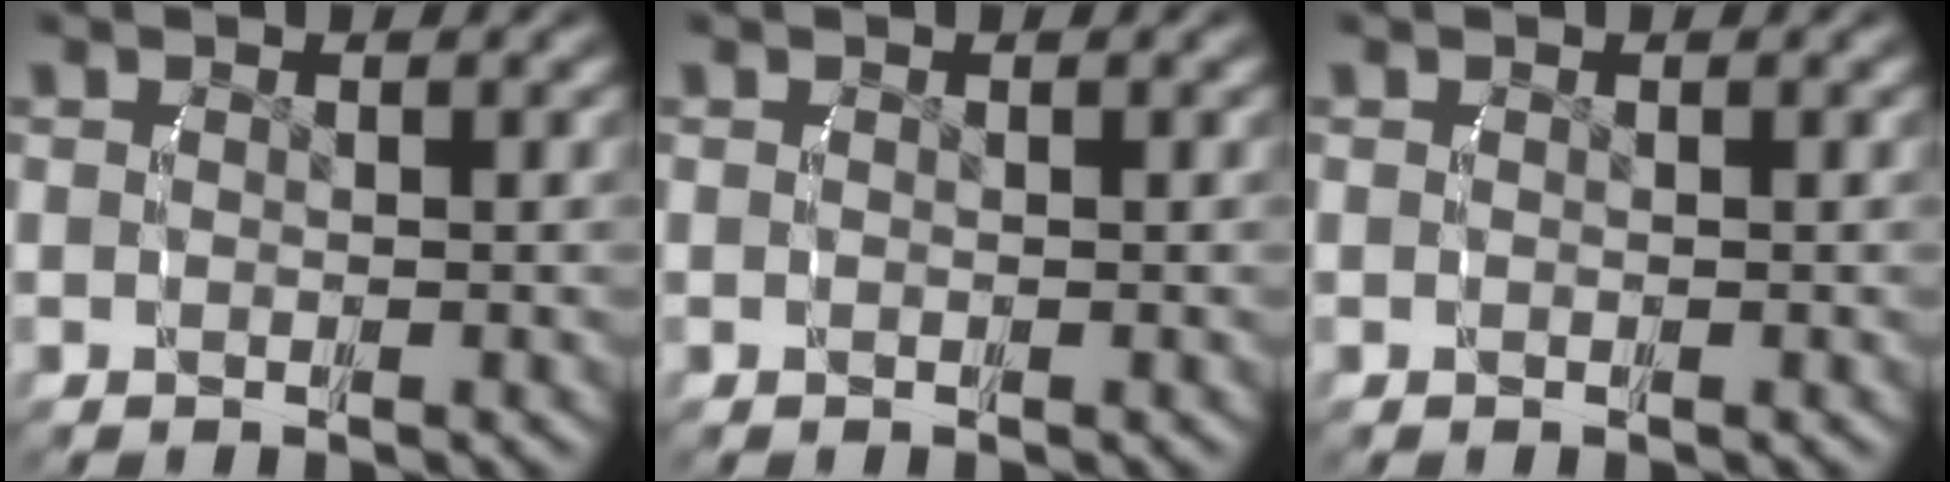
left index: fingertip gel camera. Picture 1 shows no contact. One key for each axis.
{"total": 0.0}
{"total": 0.0}